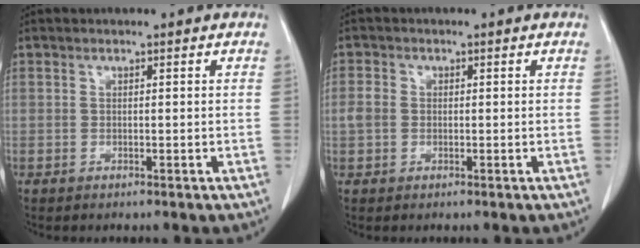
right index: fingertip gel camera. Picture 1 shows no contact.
{"total": 2.3, "force": [0.0, 1.9, 1.2], "torque": [-0.034, 0.011, -0.001]}